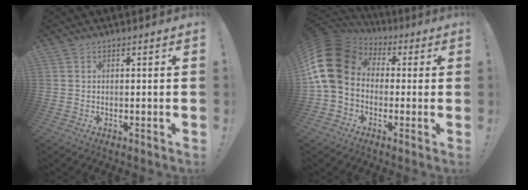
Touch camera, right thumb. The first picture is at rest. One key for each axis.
{"total": 16.5, "fx": 1.7, "fy": 12.2, "fz": 11.0, "tx": -0.213, "ty": 0.008, "tz": 0.034}